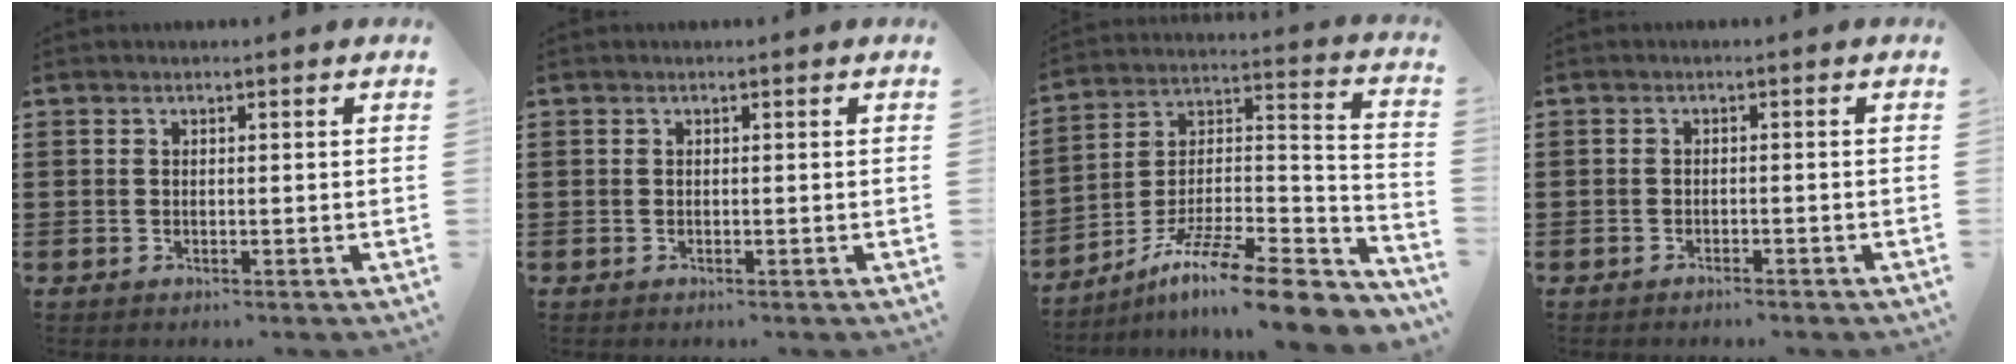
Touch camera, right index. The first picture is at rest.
{"total": 0.0}
{"total": 13.2, "force": [-9.3, 2.5, 9.0], "torque": [-0.144, 0.021, -0.163]}
{"total": 1.0, "force": [-1.0, 0.1, 0.3], "torque": [-0.008, 0.000, -0.020]}